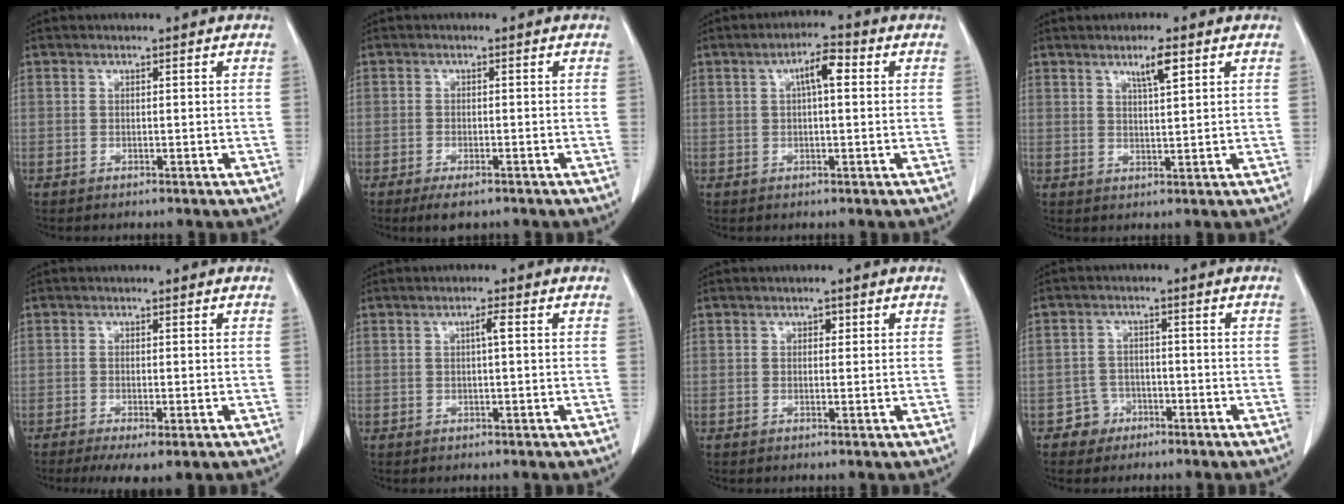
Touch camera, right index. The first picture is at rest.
{"total": 3.2, "force": [-2.3, 1.0, 2.1], "torque": [-0.039, -0.006, -0.033]}
{"total": 4.5, "force": [1.1, 1.1, 4.2], "torque": [-0.072, 0.016, 0.016]}
{"total": 3.8, "force": [2.2, 0.3, 3.1], "torque": [-0.054, -0.002, 0.038]}
{"total": 6.2, "force": [-4.2, 1.3, 4.3], "torque": [-0.059, -0.016, -0.062]}
{"total": 1.5, "force": [0.3, 0.0, 1.5], "torque": [-0.027, 0.004, 0.002]}
{"total": 0.9, "force": [0.3, 0.7, 0.5], "torque": [-0.004, 0.002, 0.002]}
{"total": 3.4, "force": [-2.0, 2.7, -0.3], "torque": [0.009, 0.014, -0.035]}